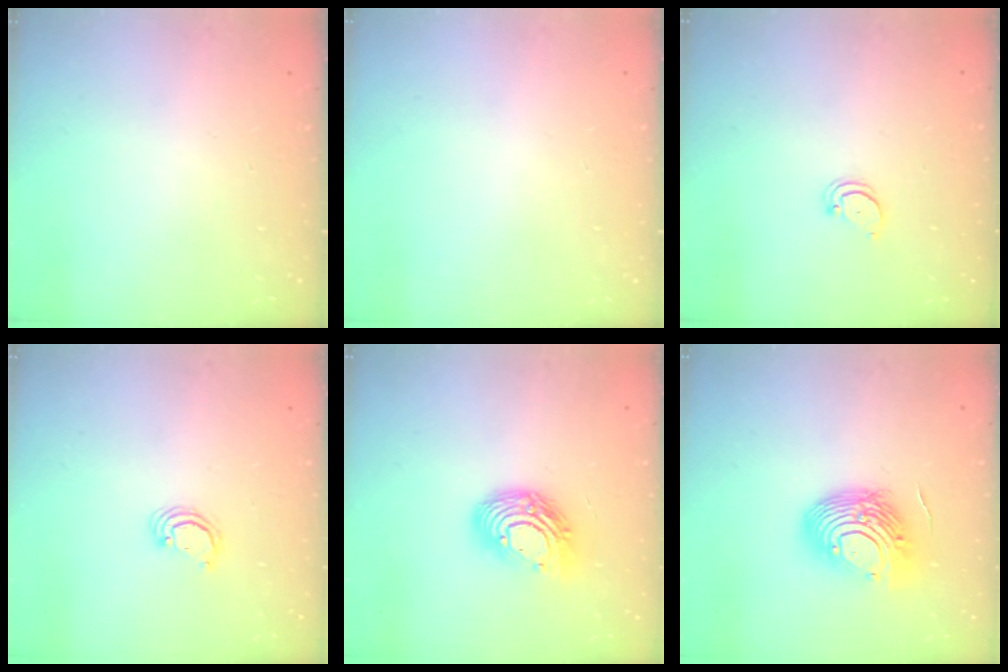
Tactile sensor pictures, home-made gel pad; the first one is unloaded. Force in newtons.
{"total": 0.0}
{"total": 2.5, "press": 2.5, "slide": 0.3}
{"total": 2.4, "press": 2.4, "slide": 0.3}
{"total": 13.4, "press": 13.4, "slide": 1.0}
{"total": 12.7, "press": 12.3, "slide": 2.9}